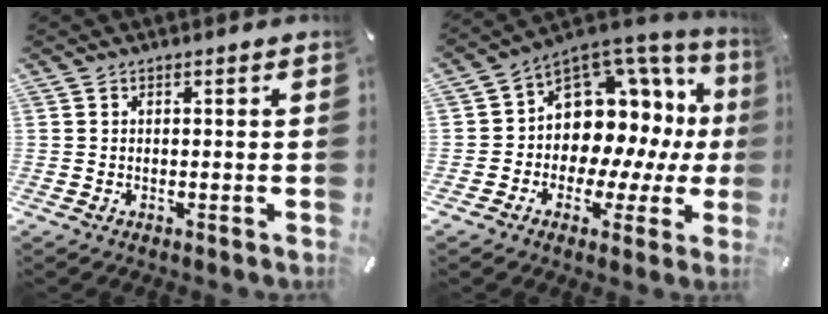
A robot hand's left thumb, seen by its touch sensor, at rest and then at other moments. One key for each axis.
{"total": 11.0, "fx": 3.2, "fy": 9.1, "fz": 5.2, "tx": -0.079, "ty": -0.056, "tz": 0.060}